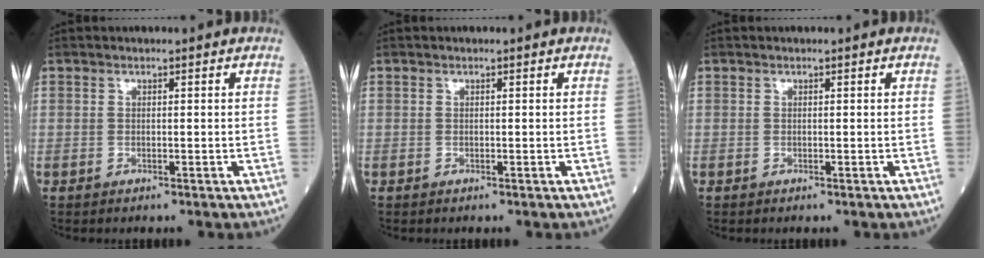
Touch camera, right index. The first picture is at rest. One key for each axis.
{"total": 0.0}
{"total": 0.0}